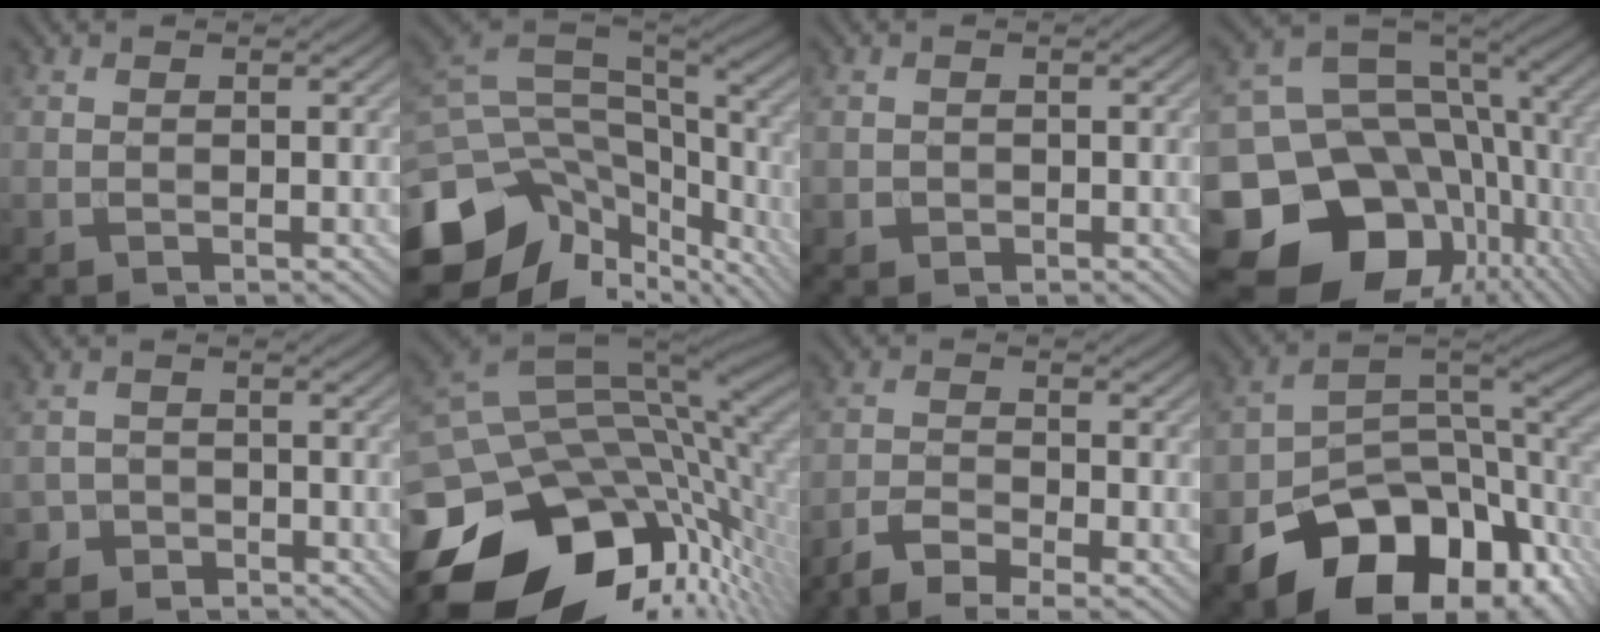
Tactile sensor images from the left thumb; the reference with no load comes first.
{"total": 16.5, "force": [-9.3, 10.0, 9.4], "torque": [-0.231, -0.020, -0.129]}
{"total": 0.8, "force": [-0.2, 0.8, -0.1], "torque": [-0.002, -0.005, -0.001]}
{"total": 19.9, "force": [-8.2, 15.4, 9.6], "torque": [-0.198, -0.027, -0.106]}
{"total": 2.0, "force": [-1.6, 1.2, -0.4], "torque": [0.011, 0.005, -0.034]}
{"total": 17.7, "force": [-7.9, 10.2, 12.1], "torque": [-0.249, -0.034, -0.124]}
{"total": 4.5, "force": [-3.8, 0.8, 2.3], "torque": [-0.053, -0.006, -0.079]}
{"total": 16.7, "force": [-9.0, 10.1, 9.8], "torque": [-0.175, -0.044, -0.124]}